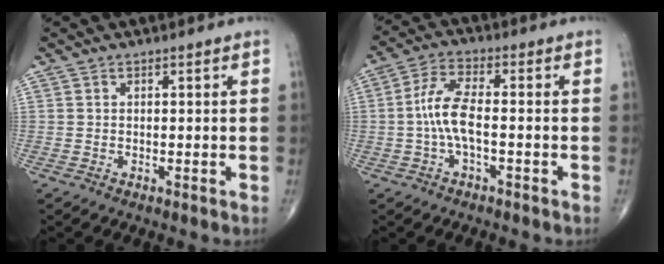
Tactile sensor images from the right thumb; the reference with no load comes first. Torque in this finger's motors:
{"motor_torque": [2.19, 2.83, 0.77, -0.61, 0.32]}